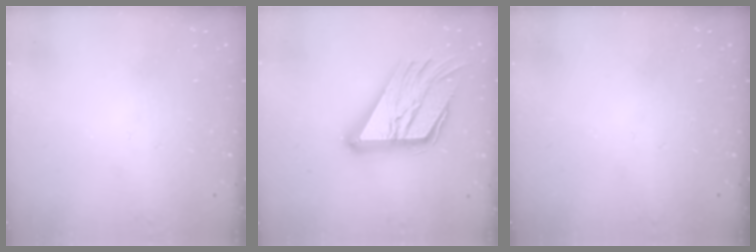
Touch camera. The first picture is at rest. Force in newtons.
{"total": 23.5, "press": 23.3, "slide": 2.3}
{"total": 0.0}